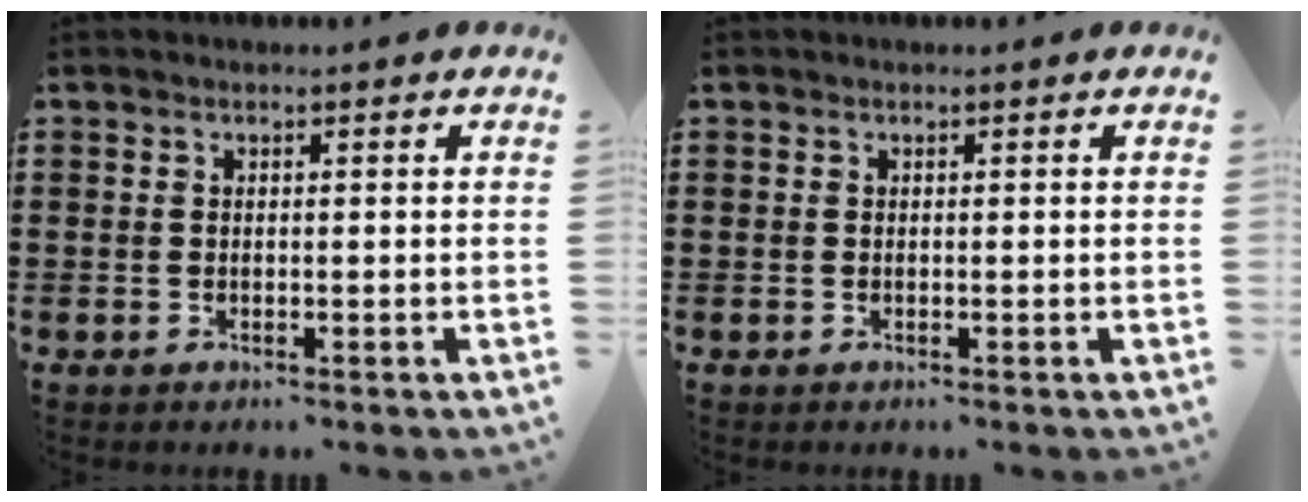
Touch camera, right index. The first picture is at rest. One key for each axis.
{"total": 0.0}